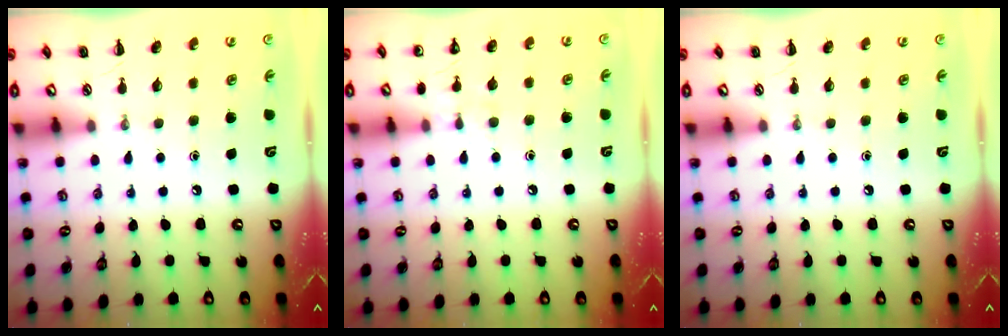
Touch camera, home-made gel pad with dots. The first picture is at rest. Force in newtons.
{"total": 5.6, "press": 5.4, "slide": 1.6}
{"total": 0.0}